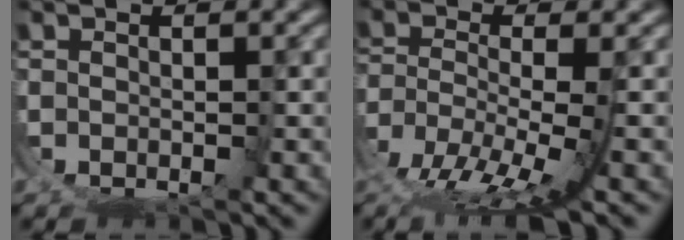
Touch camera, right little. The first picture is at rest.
{"total": 6.0, "force": [-3.1, 1.9, 4.7], "torque": [-0.093, -0.033, -0.037]}